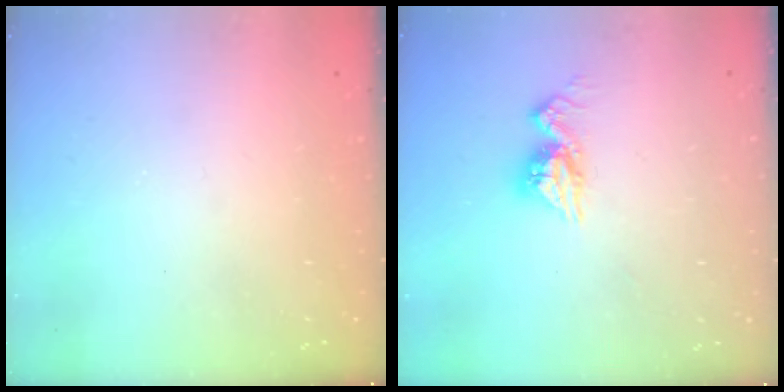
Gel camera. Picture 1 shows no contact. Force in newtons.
{"total": 9.3, "press": 9.3, "slide": 0.6}